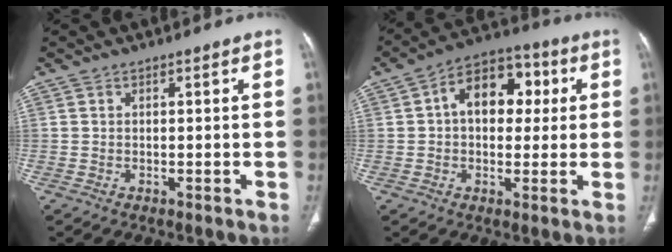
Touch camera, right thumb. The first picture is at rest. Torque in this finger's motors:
{"motor_torque": [-0.19, 0.12, 0.16, -0.12, 0.27]}